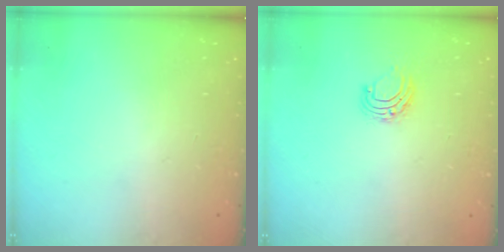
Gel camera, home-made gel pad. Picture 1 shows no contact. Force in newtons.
{"total": 5.5, "press": 5.4, "slide": 0.6}